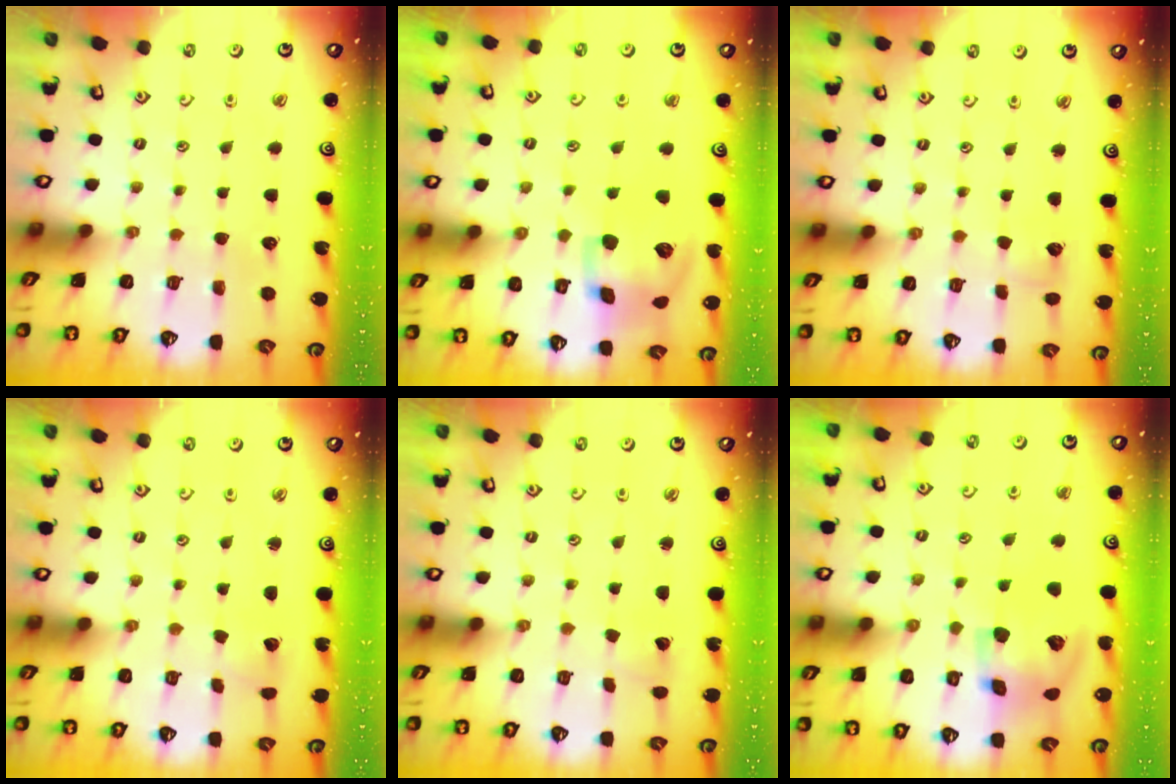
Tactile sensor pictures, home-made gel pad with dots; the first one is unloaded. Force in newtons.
{"total": 14.8, "press": 14.6, "slide": 2.6}
{"total": 4.3, "press": 4.3, "slide": 0.5}
{"total": 2.0, "press": 2.0, "slide": 0.1}
{"total": 1.5, "press": 1.5, "slide": 0.2}
{"total": 15.5, "press": 15.3, "slide": 2.4}